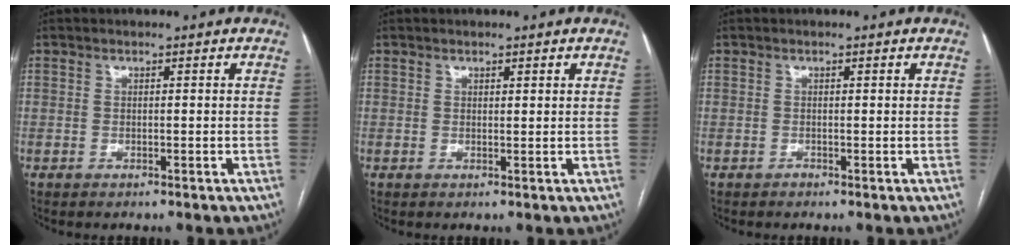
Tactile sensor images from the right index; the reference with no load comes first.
{"total": 0.8, "force": [0.6, 0.2, 0.4], "torque": [-0.009, -0.001, 0.008]}
{"total": 0.0}